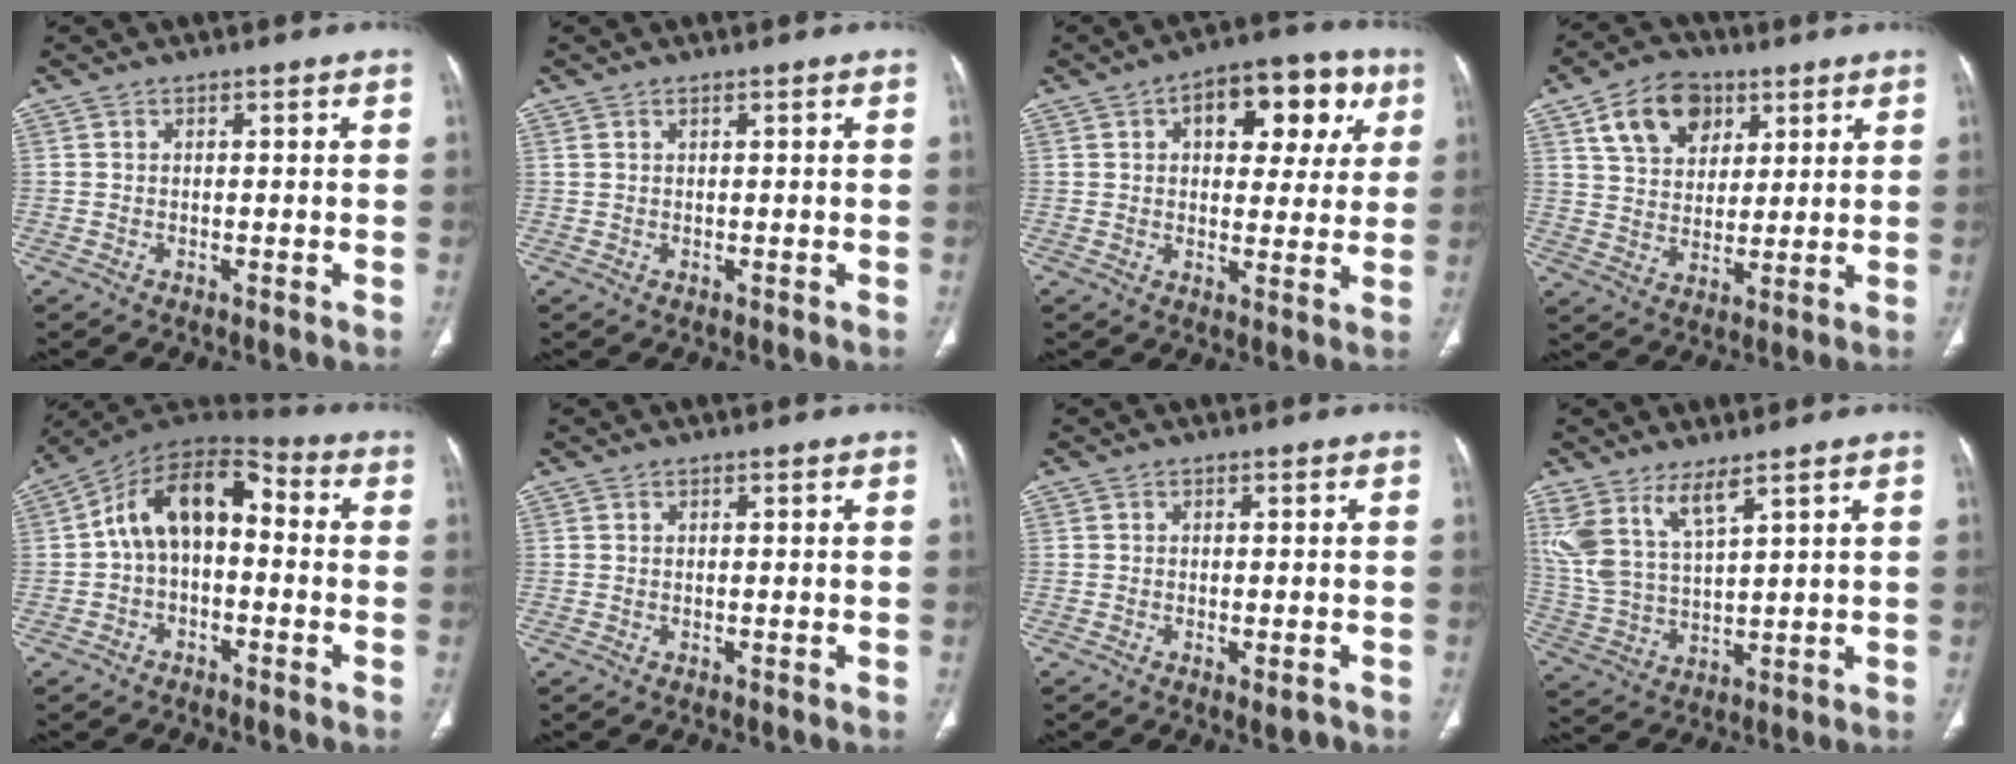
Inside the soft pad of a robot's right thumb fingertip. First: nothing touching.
{"total": 0.8, "force": [0.6, 0.3, 0.5], "torque": [-0.011, 0.004, 0.016]}
{"total": 15.0, "force": [5.7, 8.4, 11.1], "torque": [-0.098, 0.007, 0.074]}
{"total": 12.3, "force": [5.8, 8.7, 6.6], "torque": [-0.084, -0.014, 0.103]}
{"total": 12.8, "force": [0.0, 7.9, 10.0], "torque": [-0.145, 0.050, -0.016]}
{"total": 0.0}
{"total": 2.2, "force": [-1.2, 0.8, 1.6], "torque": [-0.017, 0.002, -0.012]}
{"total": 10.0, "force": [6.3, 3.4, 7.0], "torque": [-0.151, -0.026, 0.144]}